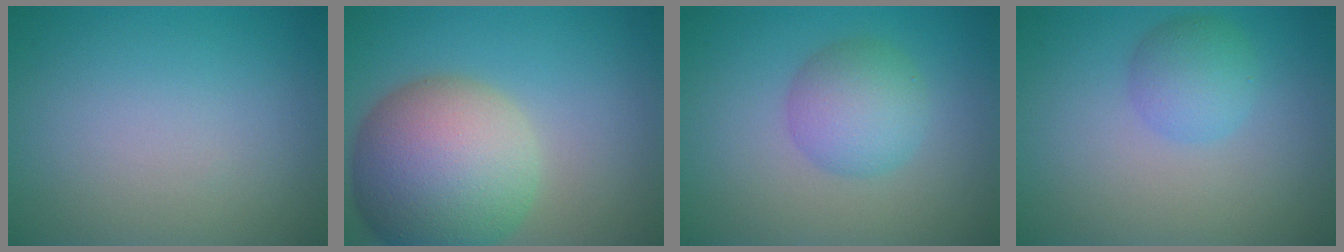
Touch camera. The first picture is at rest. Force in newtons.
{"total": 11.7, "press": 11.7, "slide": 0.6}
{"total": 4.0, "press": 4.0, "slide": 0.0}
{"total": 2.8, "press": 2.8, "slide": 0.1}